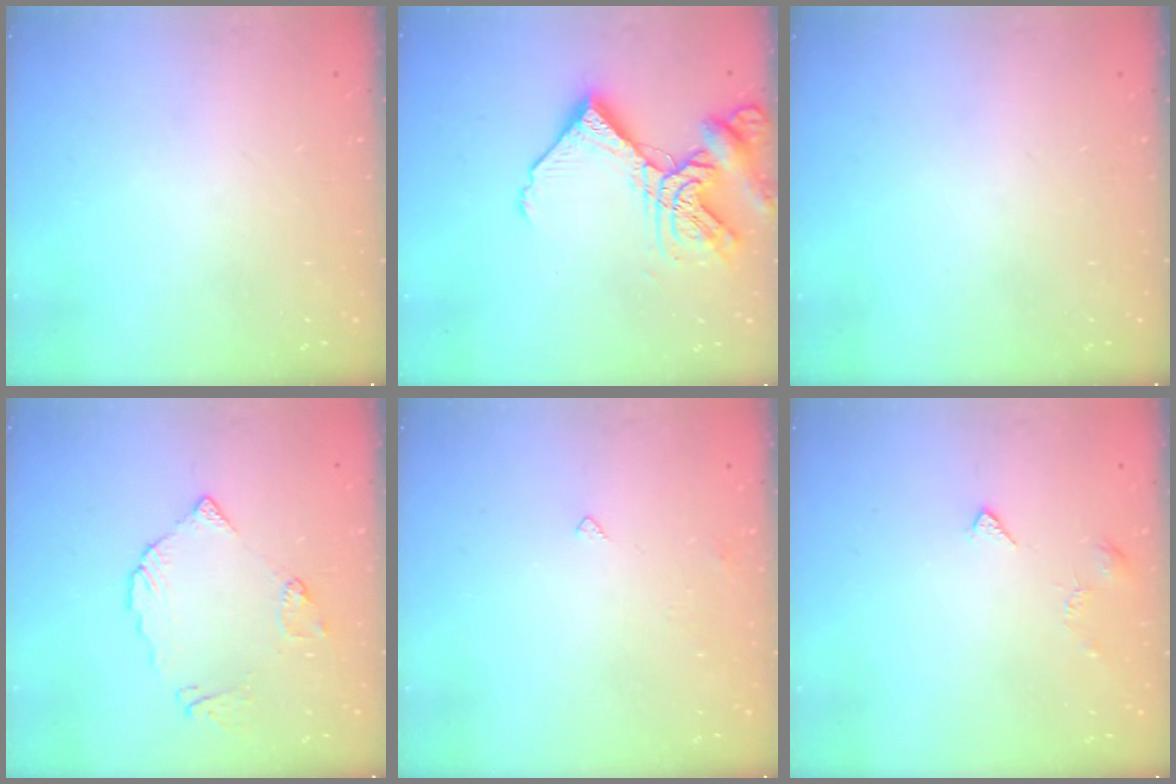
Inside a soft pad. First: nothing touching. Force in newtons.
{"total": 14.7, "press": 14.6, "slide": 1.8}
{"total": 0.0}
{"total": 9.0, "press": 9.0, "slide": 0.8}
{"total": 2.4, "press": 2.4, "slide": 0.4}
{"total": 2.1, "press": 2.0, "slide": 0.4}